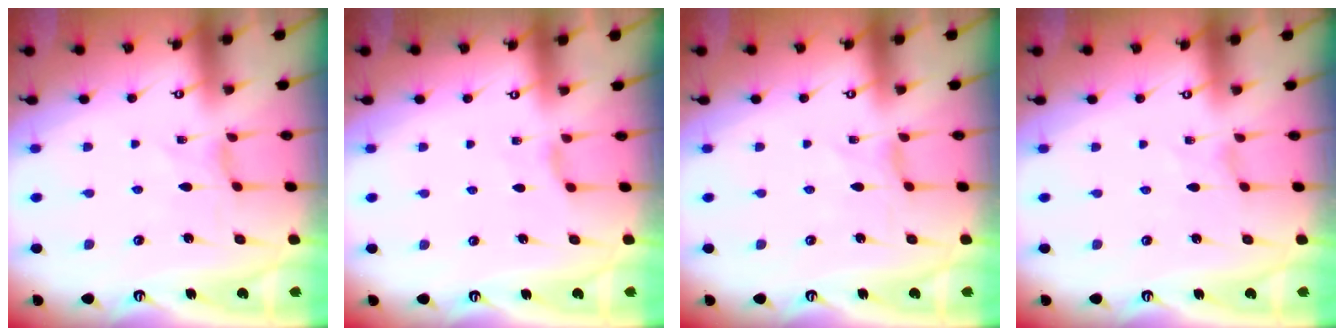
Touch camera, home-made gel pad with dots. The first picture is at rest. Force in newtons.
{"total": 1.9, "press": 1.9, "slide": 0.4}
{"total": 0.0}
{"total": 0.0}